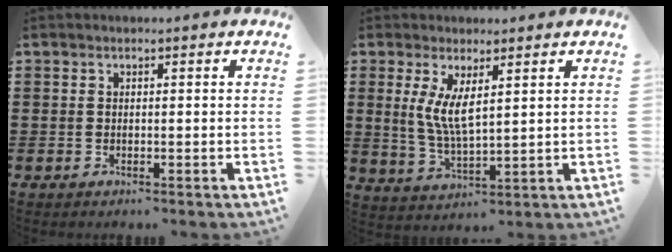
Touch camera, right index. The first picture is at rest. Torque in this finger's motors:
{"motor_torque": [0.25, 0.18, 0.37, 0.16]}